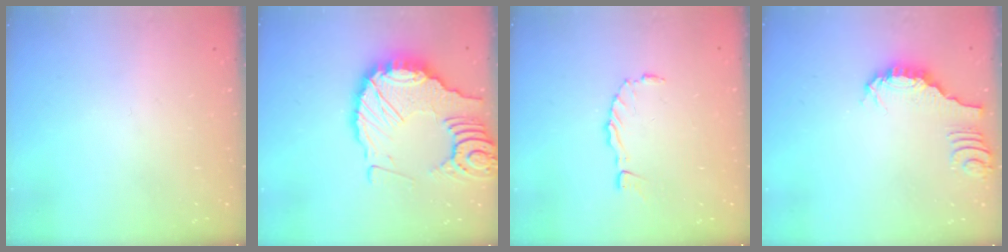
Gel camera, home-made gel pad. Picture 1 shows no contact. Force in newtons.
{"total": 17.9, "press": 17.7, "slide": 2.2}
{"total": 0.0}
{"total": 1.3, "press": 1.3, "slide": 0.3}